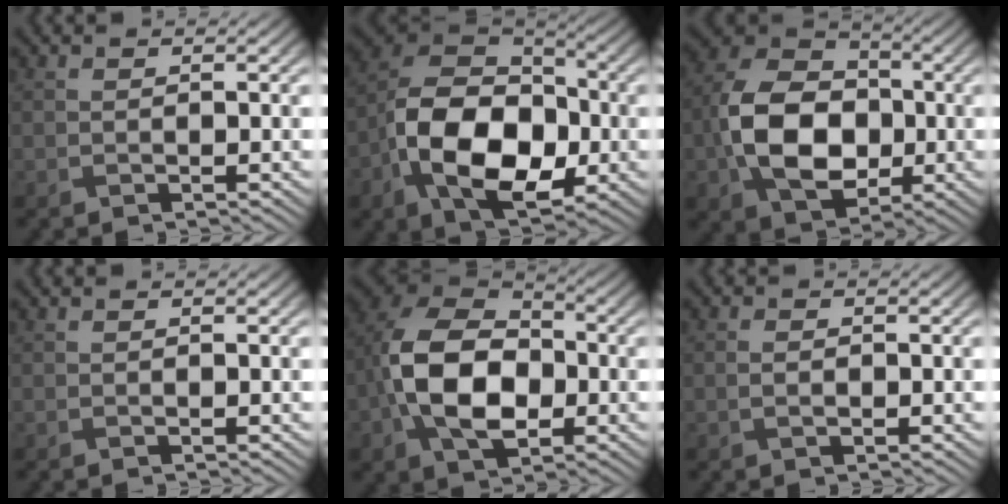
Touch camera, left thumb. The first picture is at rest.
{"total": 15.5, "force": [-4.3, 10.1, 10.9], "torque": [-0.216, -0.020, -0.087]}
{"total": 12.5, "force": [-1.9, 9.0, 8.5], "torque": [-0.181, 0.001, -0.040]}
{"total": 0.0}
{"total": 13.6, "force": [-2.4, 9.0, 9.9], "torque": [-0.217, -0.005, -0.052]}
{"total": 1.3, "force": [-0.1, 0.8, 1.0], "torque": [-0.022, 0.000, 0.000]}